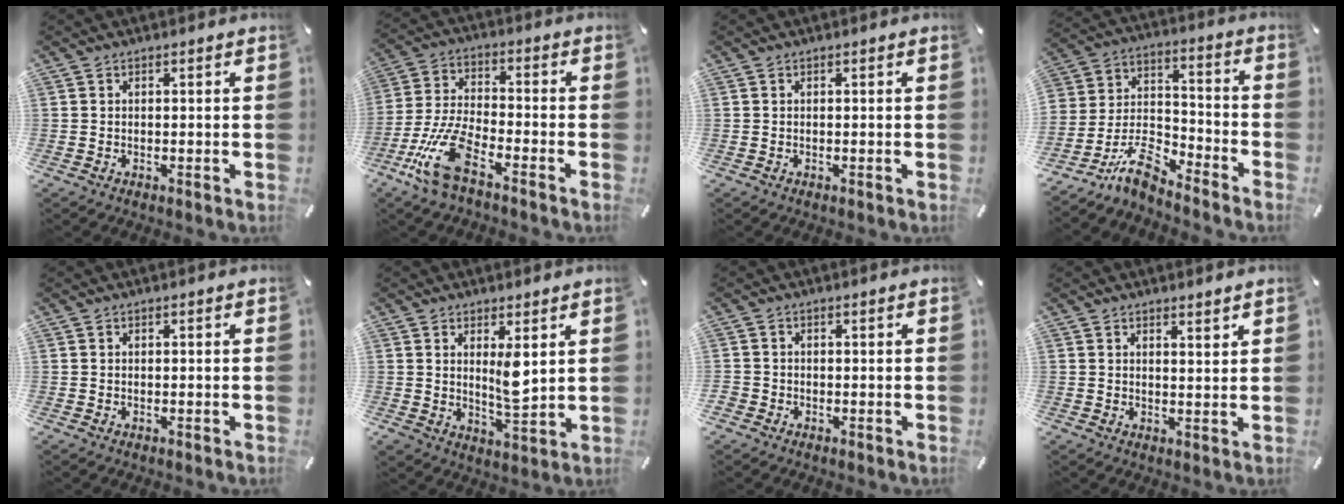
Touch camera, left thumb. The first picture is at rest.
{"total": 12.7, "force": [-7.2, 4.4, 9.4], "torque": [-0.214, 0.012, -0.133]}
{"total": 0.0}
{"total": 12.7, "force": [-9.9, 6.1, 5.0], "torque": [-0.093, 0.060, -0.187]}
{"total": 0.0}
{"total": 7.2, "force": [2.6, 2.8, 6.2], "torque": [-0.109, -0.019, 0.040]}
{"total": 1.5, "force": [-0.6, 1.3, 0.4], "torque": [-0.003, 0.004, -0.013]}
{"total": 2.2, "force": [2.1, 0.1, 0.4], "torque": [-0.002, -0.016, 0.037]}